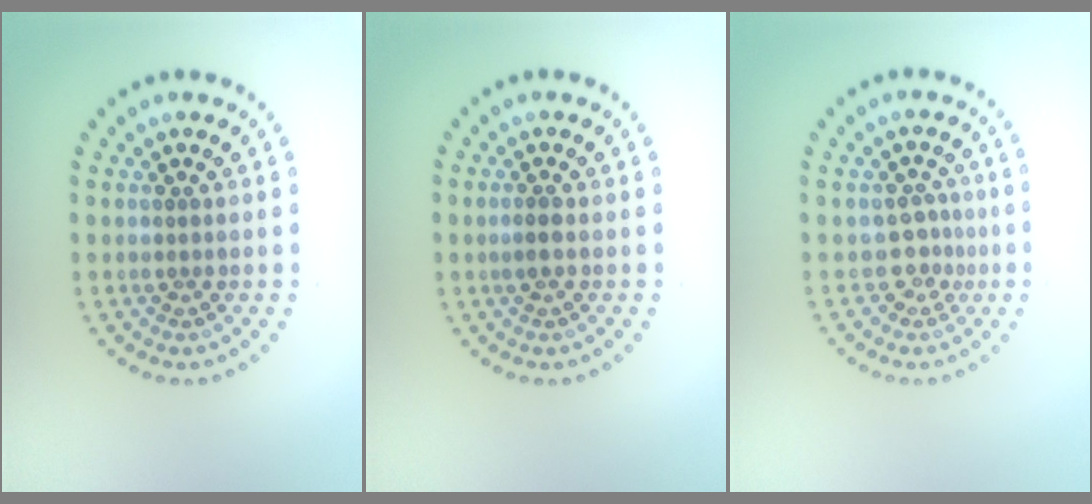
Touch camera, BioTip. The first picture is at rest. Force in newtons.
{"total": 0.8, "press": 0.8, "slide": 0.3}
{"total": 1.9, "press": 1.4, "slide": 1.2}